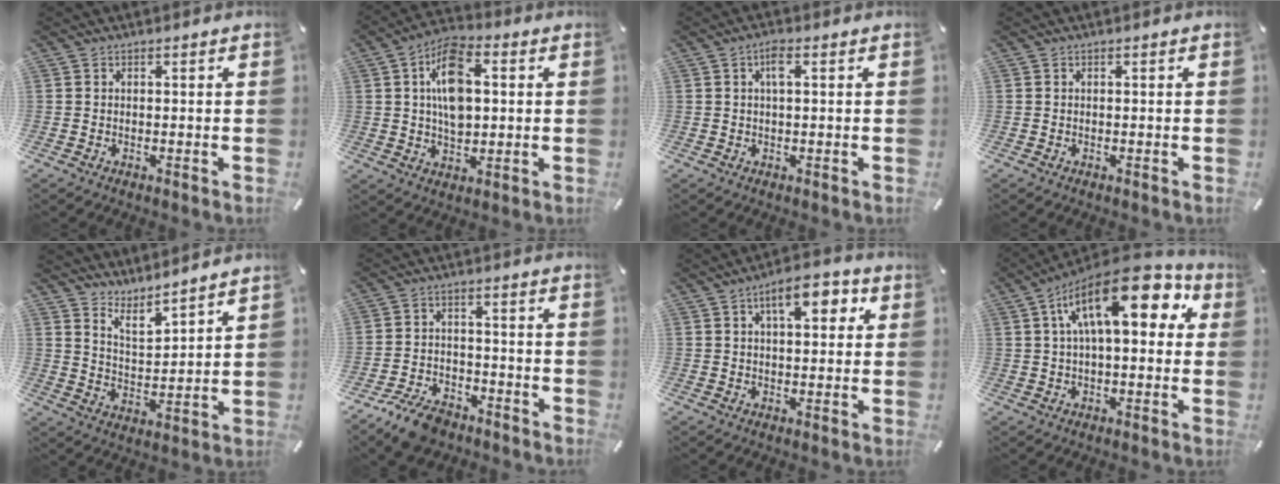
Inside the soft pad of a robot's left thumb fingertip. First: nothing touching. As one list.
[{"total": 11.5, "force": [1.8, 7.1, 8.8], "torque": [-0.157, 0.007, 0.032]}, {"total": 3.1, "force": [0.7, 0.8, 2.9], "torque": [-0.059, 0.007, 0.010]}, {"total": 0.0}, {"total": 6.5, "force": [6.2, 0.8, 1.6], "torque": [-0.036, -0.051, 0.112]}, {"total": 8.2, "force": [-6.2, 4.1, 3.4], "torque": [-0.059, 0.037, -0.115]}, {"total": 8.6, "force": [3.4, 3.8, 6.9], "torque": [-0.100, -0.004, 0.051]}, {"total": 19.8, "force": [6.7, 8.8, 16.4], "torque": [-0.271, -0.026, 0.104]}]